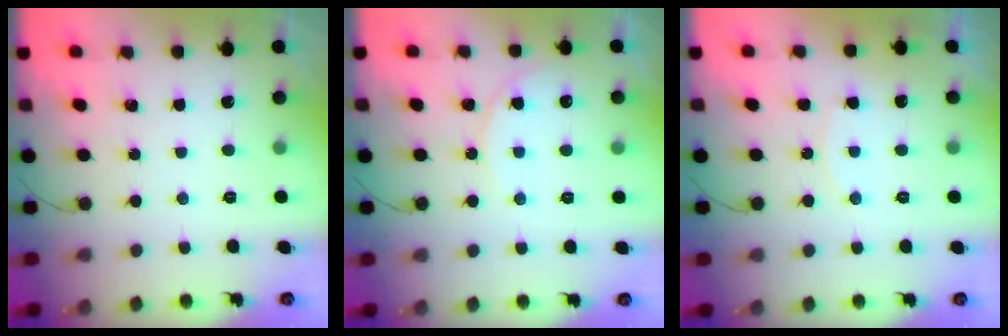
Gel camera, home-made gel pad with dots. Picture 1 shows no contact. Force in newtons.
{"total": 8.6, "press": 8.6, "slide": 0.4}
{"total": 5.9, "press": 5.9, "slide": 0.4}